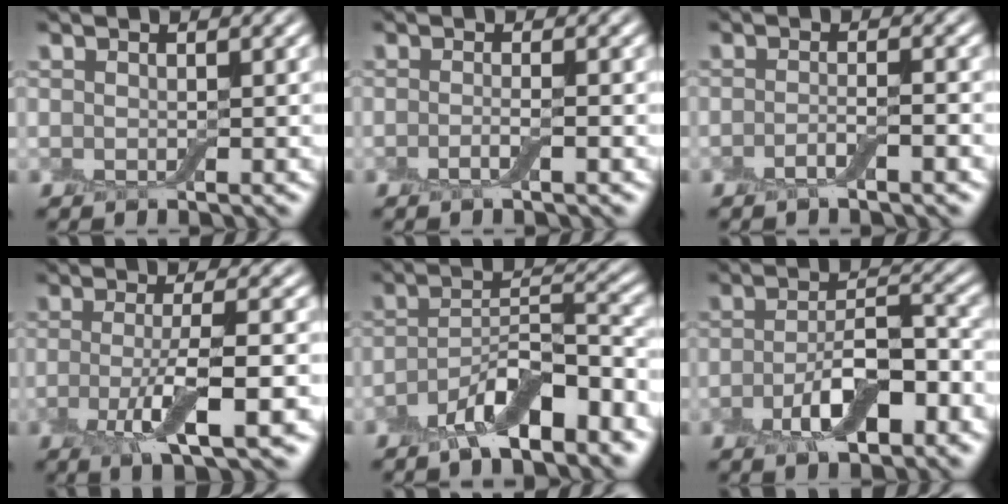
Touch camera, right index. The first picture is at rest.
{"total": 1.4, "force": [-0.6, 0.3, 1.2], "torque": [-0.022, -0.003, -0.015]}
{"total": 1.9, "force": [-1.0, 0.3, 1.5], "torque": [-0.027, 0.003, -0.023]}
{"total": 5.9, "force": [-1.7, 1.2, 5.5], "torque": [-0.101, -0.006, -0.032]}
{"total": 7.7, "force": [-4.5, 2.6, 5.7], "torque": [-0.095, 0.008, -0.078]}
{"total": 6.1, "force": [-2.5, 2.5, 4.9], "torque": [-0.092, 0.005, -0.046]}